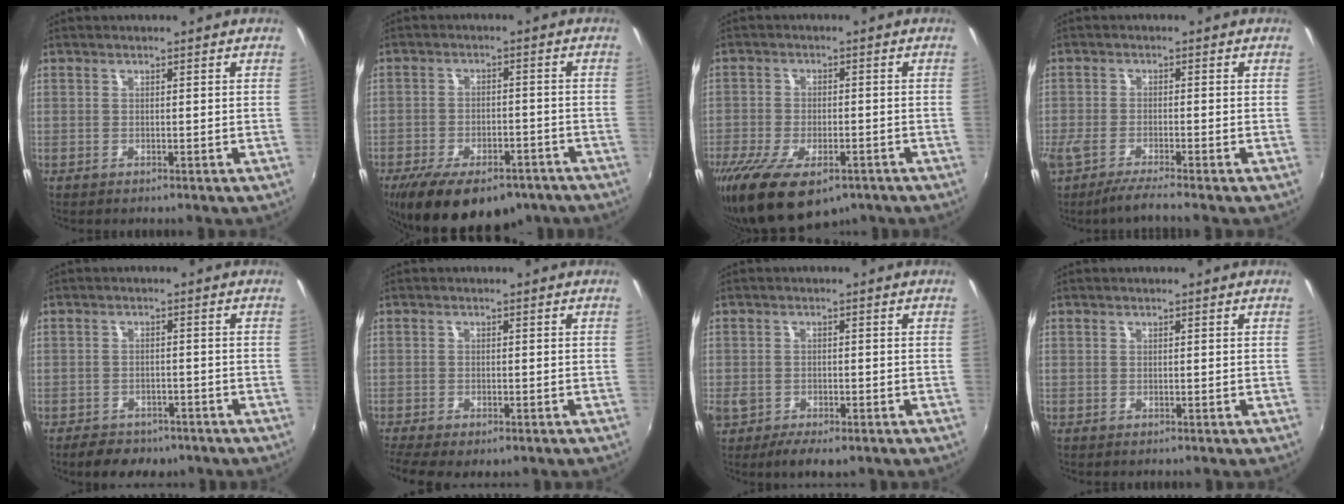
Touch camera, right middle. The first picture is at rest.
{"total": 17.8, "force": [-12.6, 7.7, 10.0], "torque": [-0.197, -0.028, -0.179]}
{"total": 13.1, "force": [-8.3, 5.7, 8.4], "torque": [-0.182, -0.043, -0.135]}
{"total": 5.5, "force": [-4.5, -0.3, 3.1], "torque": [-0.075, -0.024, -0.087]}
{"total": 6.9, "force": [-5.3, 3.5, 2.7], "torque": [-0.066, -0.007, -0.073]}
{"total": 7.2, "force": [-5.1, 2.1, 4.5], "torque": [-0.108, -0.039, -0.086]}
{"total": 6.5, "force": [-3.6, 3.5, 4.1], "torque": [-0.098, -0.025, -0.063]}
{"total": 0.0}